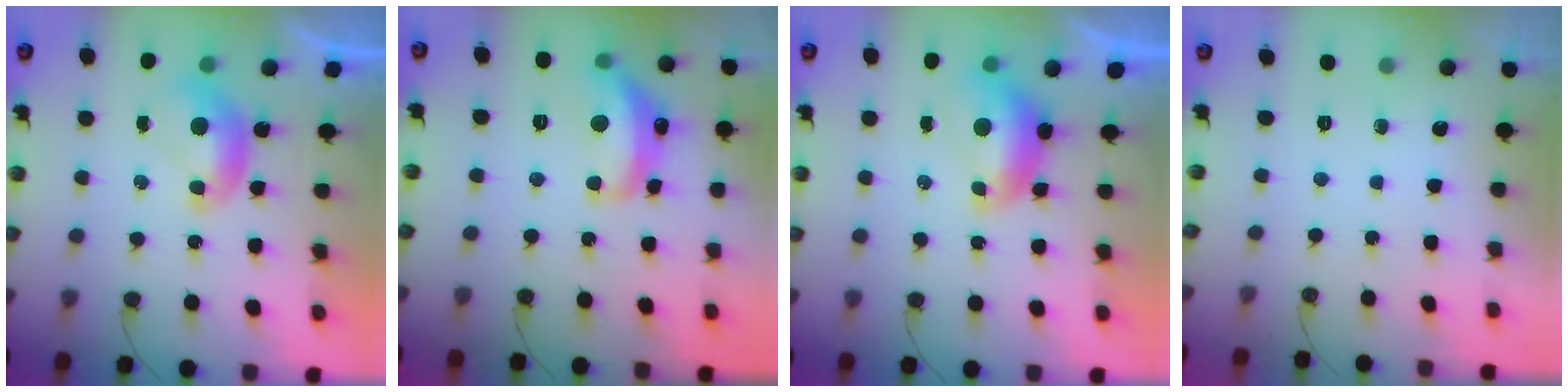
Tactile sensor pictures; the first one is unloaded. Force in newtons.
{"total": 8.3, "press": 8.3, "slide": 1.1}
{"total": 1.1, "press": 1.0, "slide": 0.4}
{"total": 0.0}